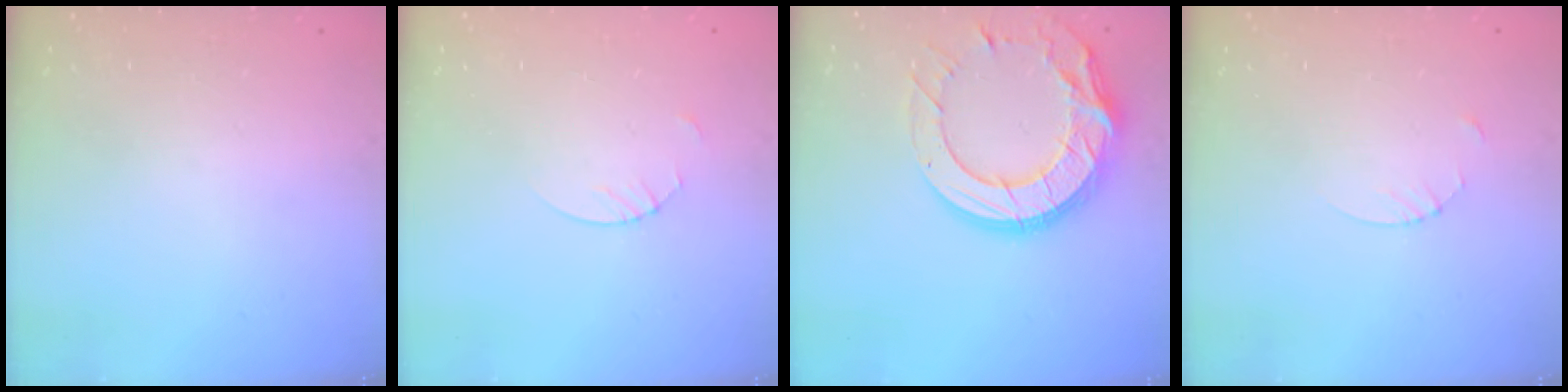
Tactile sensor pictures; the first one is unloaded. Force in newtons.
{"total": 1.9, "press": 1.9, "slide": 0.2}
{"total": 20.2, "press": 20.1, "slide": 1.7}
{"total": 2.7, "press": 2.7, "slide": 0.3}